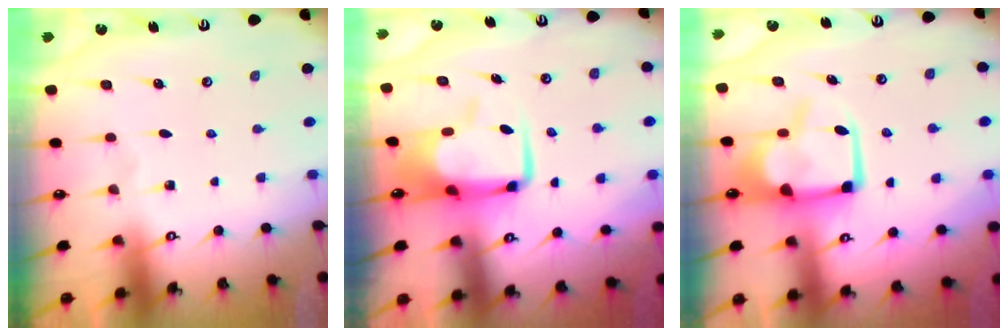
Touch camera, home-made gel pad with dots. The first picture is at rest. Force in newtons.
{"total": 8.2, "press": 8.0, "slide": 1.5}
{"total": 6.3, "press": 6.3, "slide": 1.0}